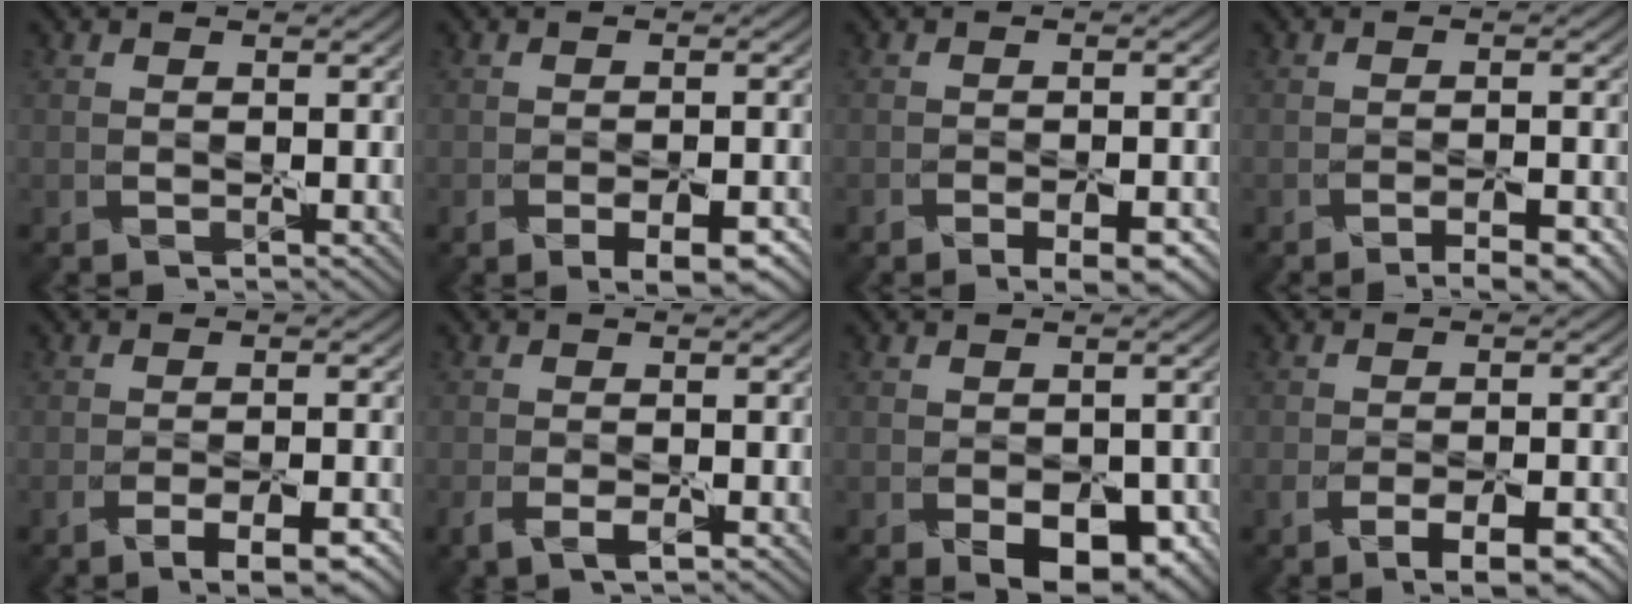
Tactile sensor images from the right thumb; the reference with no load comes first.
{"total": 4.8, "force": [-2.9, 1.7, 3.4], "torque": [-0.043, -0.005, -0.036]}
{"total": 4.4, "force": [-3.1, 1.1, 2.9], "torque": [-0.030, 0.001, -0.043]}
{"total": 3.8, "force": [-3.0, 0.3, 2.2], "torque": [-0.022, 0.004, -0.042]}
{"total": 4.7, "force": [-3.3, 1.0, 3.3], "torque": [-0.039, 0.002, -0.047]}
{"total": 2.2, "force": [-1.3, 0.8, 1.6], "torque": [-0.028, 0.000, -0.024]}
{"total": 5.8, "force": [-2.8, 3.2, 3.9], "torque": [-0.056, -0.014, -0.028]}
{"total": 5.4, "force": [-3.6, 1.6, 3.8], "torque": [-0.047, 0.001, -0.052]}